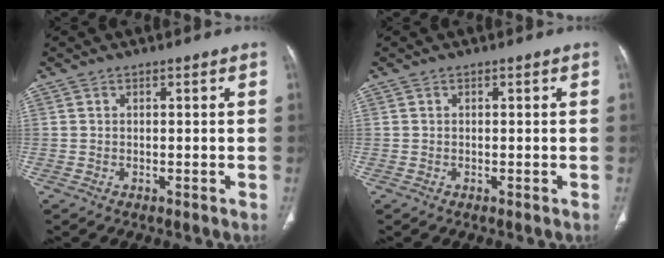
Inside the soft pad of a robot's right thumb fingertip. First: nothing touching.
{"total": 0.0}